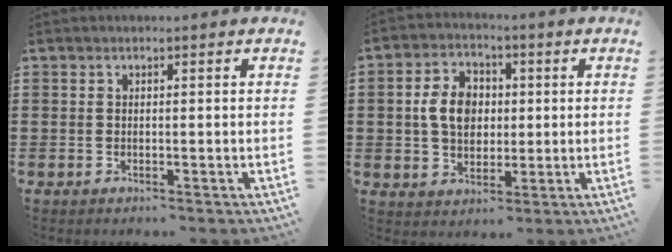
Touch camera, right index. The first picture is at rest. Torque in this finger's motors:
{"motor_torque": [0.96, -0.46, 0.79, 0.11]}